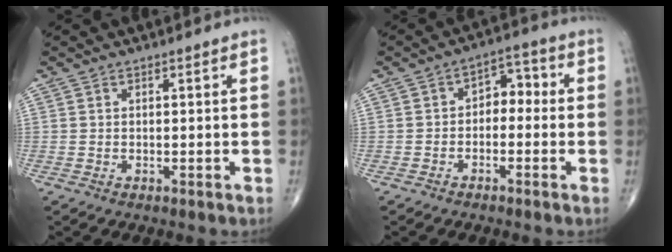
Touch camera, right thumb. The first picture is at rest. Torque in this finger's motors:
{"motor_torque": [-0.35, 0.21, 0.34, 0.06, 0.05]}